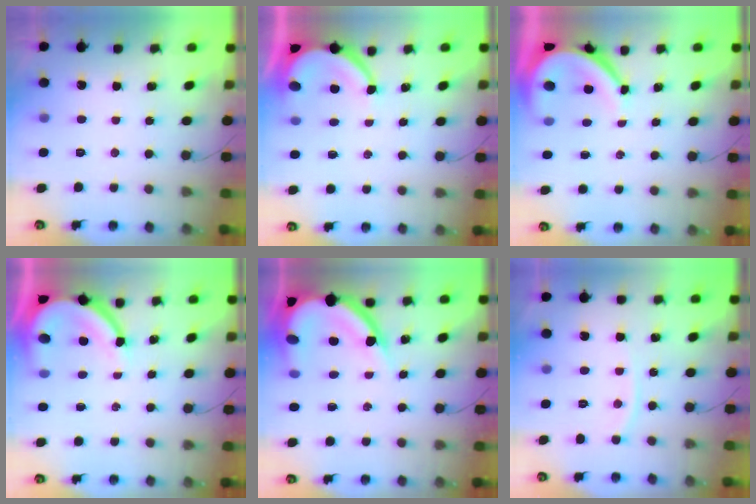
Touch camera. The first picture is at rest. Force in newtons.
{"total": 6.5, "press": 6.4, "slide": 0.9}
{"total": 9.3, "press": 9.3, "slide": 0.9}
{"total": 10.2, "press": 10.1, "slide": 1.1}
{"total": 15.6, "press": 15.5, "slide": 1.5}
{"total": 4.1, "press": 4.0, "slide": 0.6}